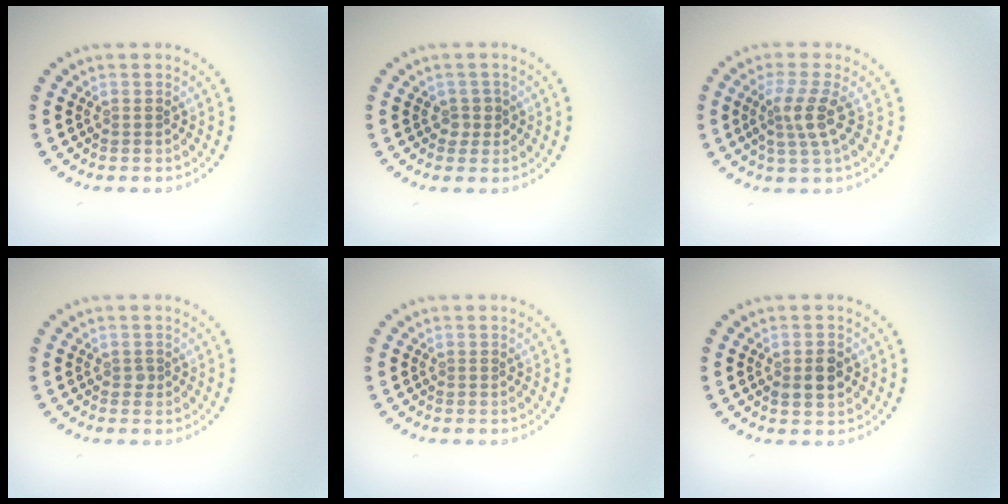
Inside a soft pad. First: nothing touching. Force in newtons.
{"total": 1.4, "press": 1.1, "slide": 0.9}
{"total": 2.7, "press": 2.1, "slide": 1.7}
{"total": 0.6, "press": 0.5, "slide": 0.4}
{"total": 0.0}
{"total": 2.3, "press": 2.3, "slide": 0.2}